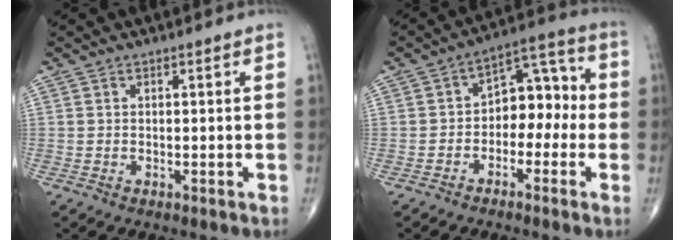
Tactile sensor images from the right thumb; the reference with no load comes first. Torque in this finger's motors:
{"motor_torque": [0.12, -0.40, 0.66, -0.08, 0.06]}